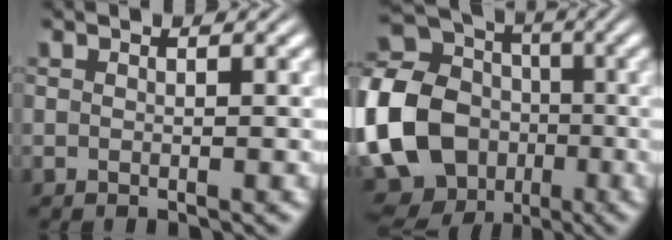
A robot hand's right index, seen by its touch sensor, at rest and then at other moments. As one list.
[{"total": 20.9, "force": [-2.6, 18.9, 8.5], "torque": [-0.221, -0.063, -0.052]}]